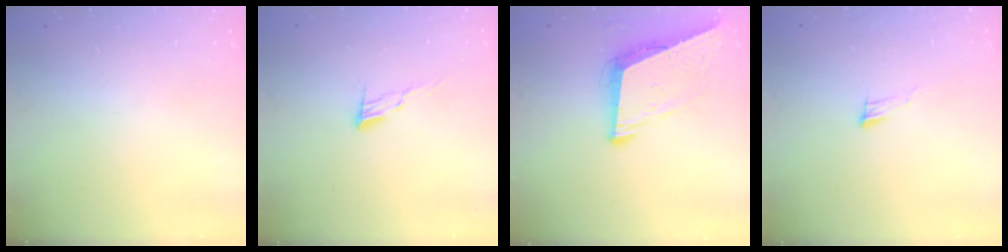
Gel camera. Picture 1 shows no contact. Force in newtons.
{"total": 6.1, "press": 6.1, "slide": 0.6}
{"total": 9.1, "press": 8.3, "slide": 3.7}
{"total": 6.3, "press": 6.2, "slide": 1.0}